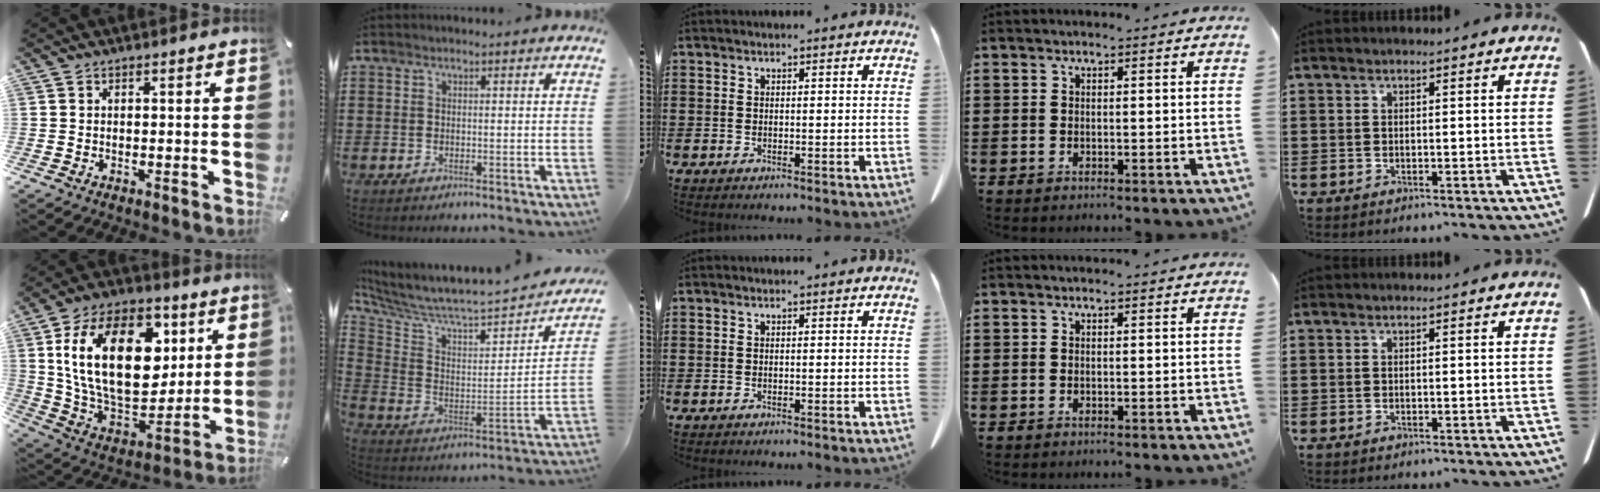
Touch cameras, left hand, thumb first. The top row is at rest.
{"thumb": {"total": 26.4, "force": [6.7, 16.8, 19.3], "torque": [-0.356, -0.021, 0.118]}, "index": {"total": 5.4, "force": [4.9, 0.2, 2.3], "torque": [-0.075, -0.056, 0.074]}}